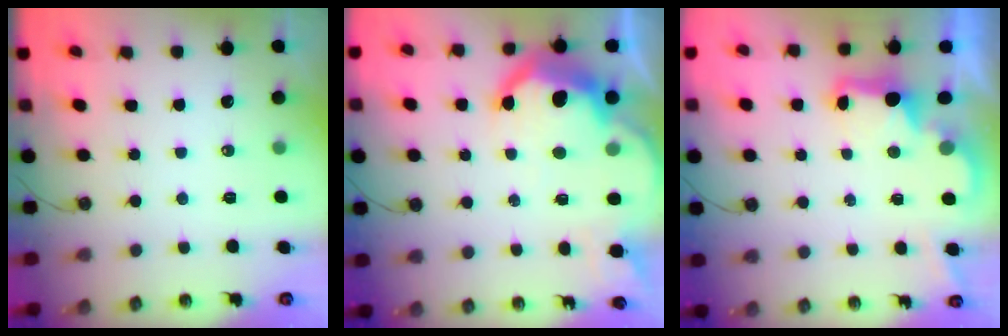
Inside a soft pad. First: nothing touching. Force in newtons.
{"total": 17.7, "press": 17.7, "slide": 1.1}
{"total": 2.7, "press": 2.7, "slide": 0.6}